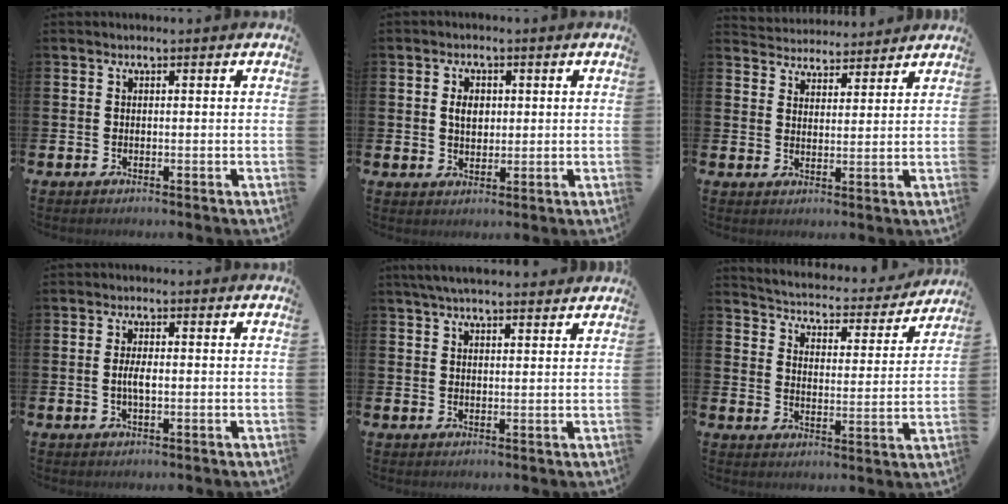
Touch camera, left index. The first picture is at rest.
{"total": 2.9, "force": [0.8, 2.0, 1.9], "torque": [-0.025, 0.003, 0.009]}
{"total": 4.2, "force": [4.1, 0.8, -0.6], "torque": [-0.009, -0.023, 0.075]}
{"total": 2.6, "force": [-0.2, 1.0, 2.4], "torque": [-0.044, 0.000, -0.004]}
{"total": 4.2, "force": [3.8, 0.7, 1.6], "torque": [-0.036, -0.007, 0.070]}
{"total": 4.3, "force": [4.2, 1.0, 0.6], "torque": [-0.030, -0.041, 0.062]}